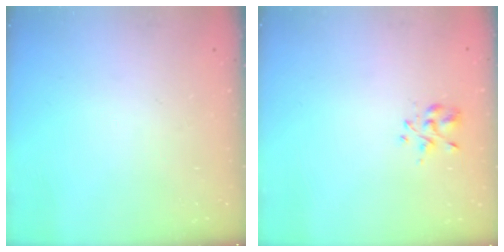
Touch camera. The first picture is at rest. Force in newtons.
{"total": 3.1, "press": 3.0, "slide": 0.8}